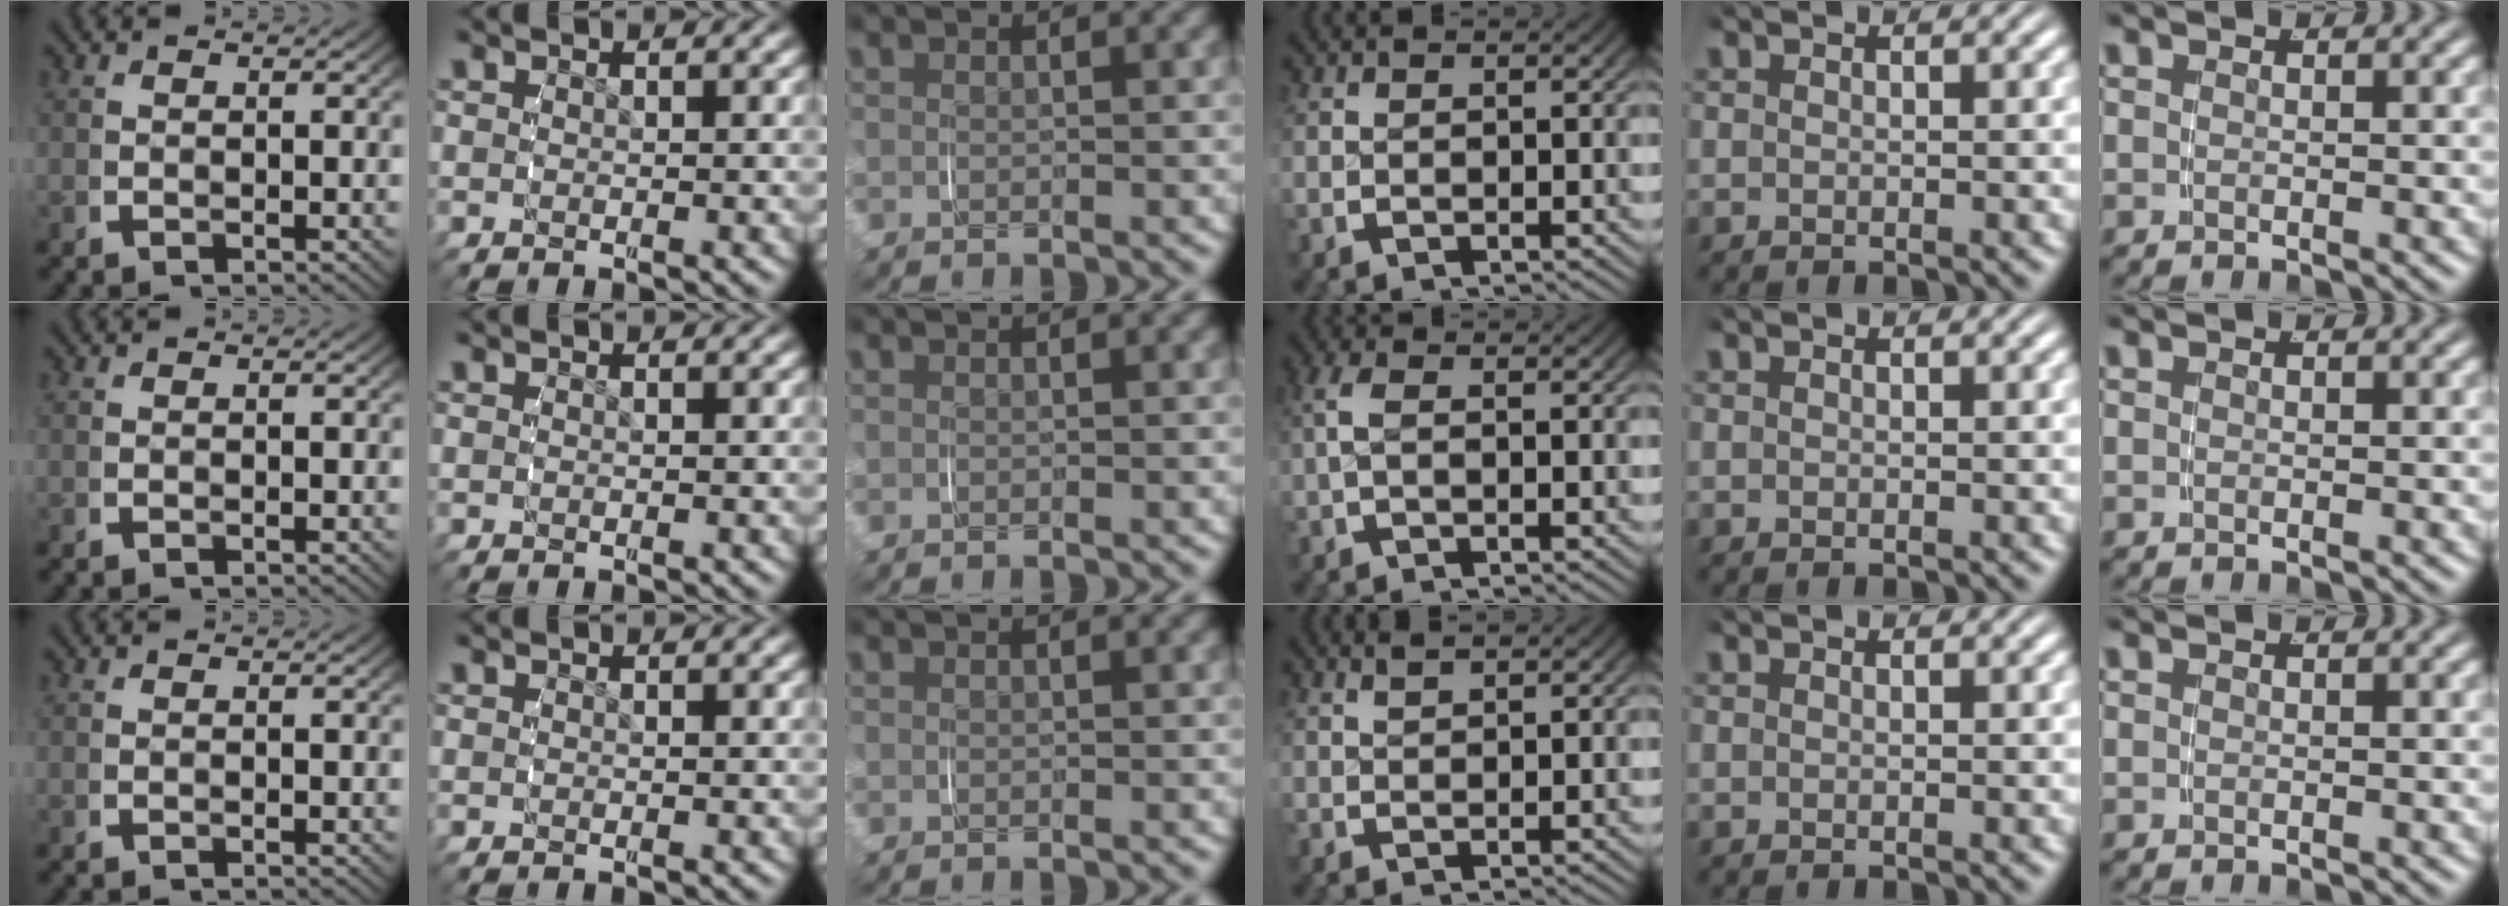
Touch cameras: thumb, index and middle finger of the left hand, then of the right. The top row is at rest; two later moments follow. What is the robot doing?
{"motion": "grasp_and_lifting", "object": "pen bag"}